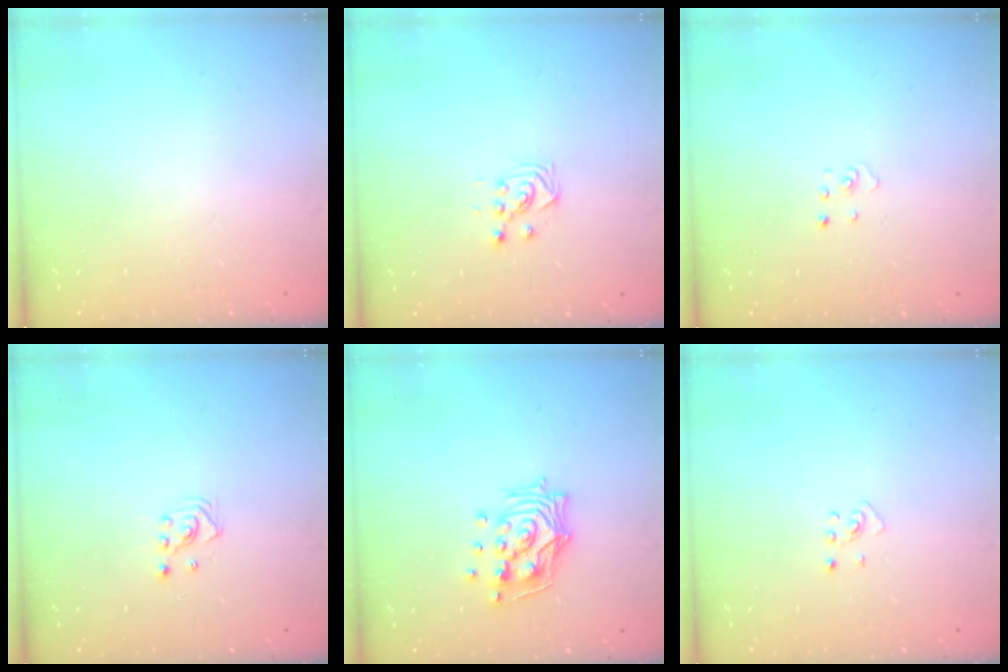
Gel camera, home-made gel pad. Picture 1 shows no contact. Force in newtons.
{"total": 2.7, "press": 2.7, "slide": 0.3}
{"total": 1.9, "press": 1.9, "slide": 0.1}
{"total": 2.8, "press": 2.8, "slide": 0.3}
{"total": 12.9, "press": 12.7, "slide": 2.2}
{"total": 2.7, "press": 2.7, "slide": 0.5}